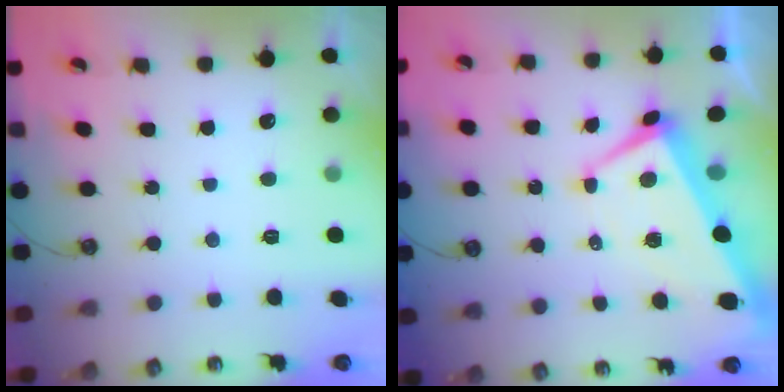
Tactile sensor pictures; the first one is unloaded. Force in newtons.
{"total": 2.2, "press": 1.9, "slide": 1.1}